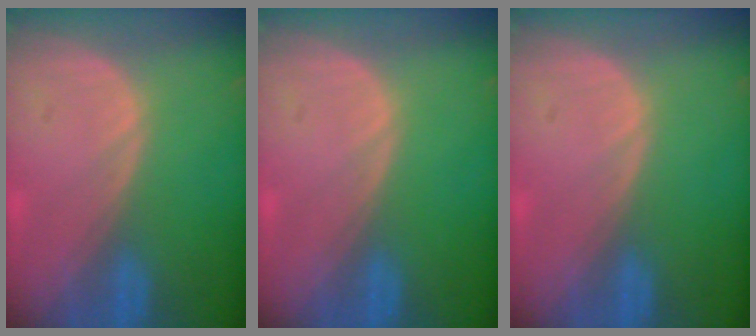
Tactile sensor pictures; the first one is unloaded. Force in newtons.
{"total": 0.0}
{"total": 0.0}